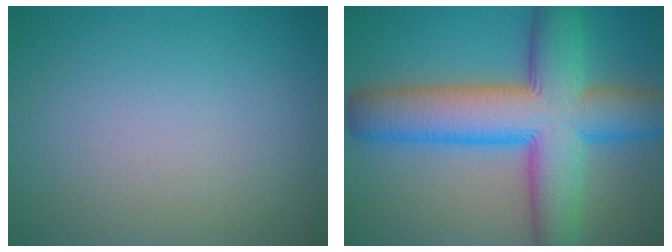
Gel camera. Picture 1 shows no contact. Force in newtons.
{"total": 12.3, "press": 12.3, "slide": 0.3}